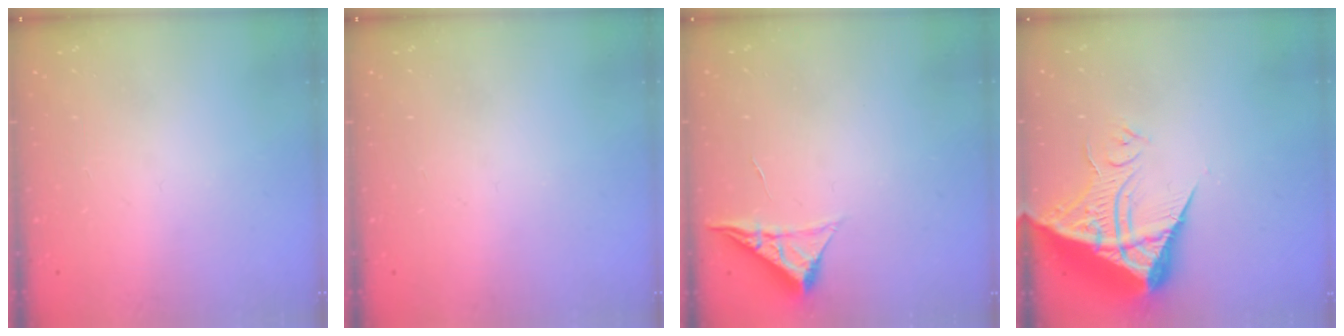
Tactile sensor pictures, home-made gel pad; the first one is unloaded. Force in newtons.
{"total": 0.0}
{"total": 4.7, "press": 4.7, "slide": 0.7}
{"total": 13.9, "press": 13.9, "slide": 1.3}